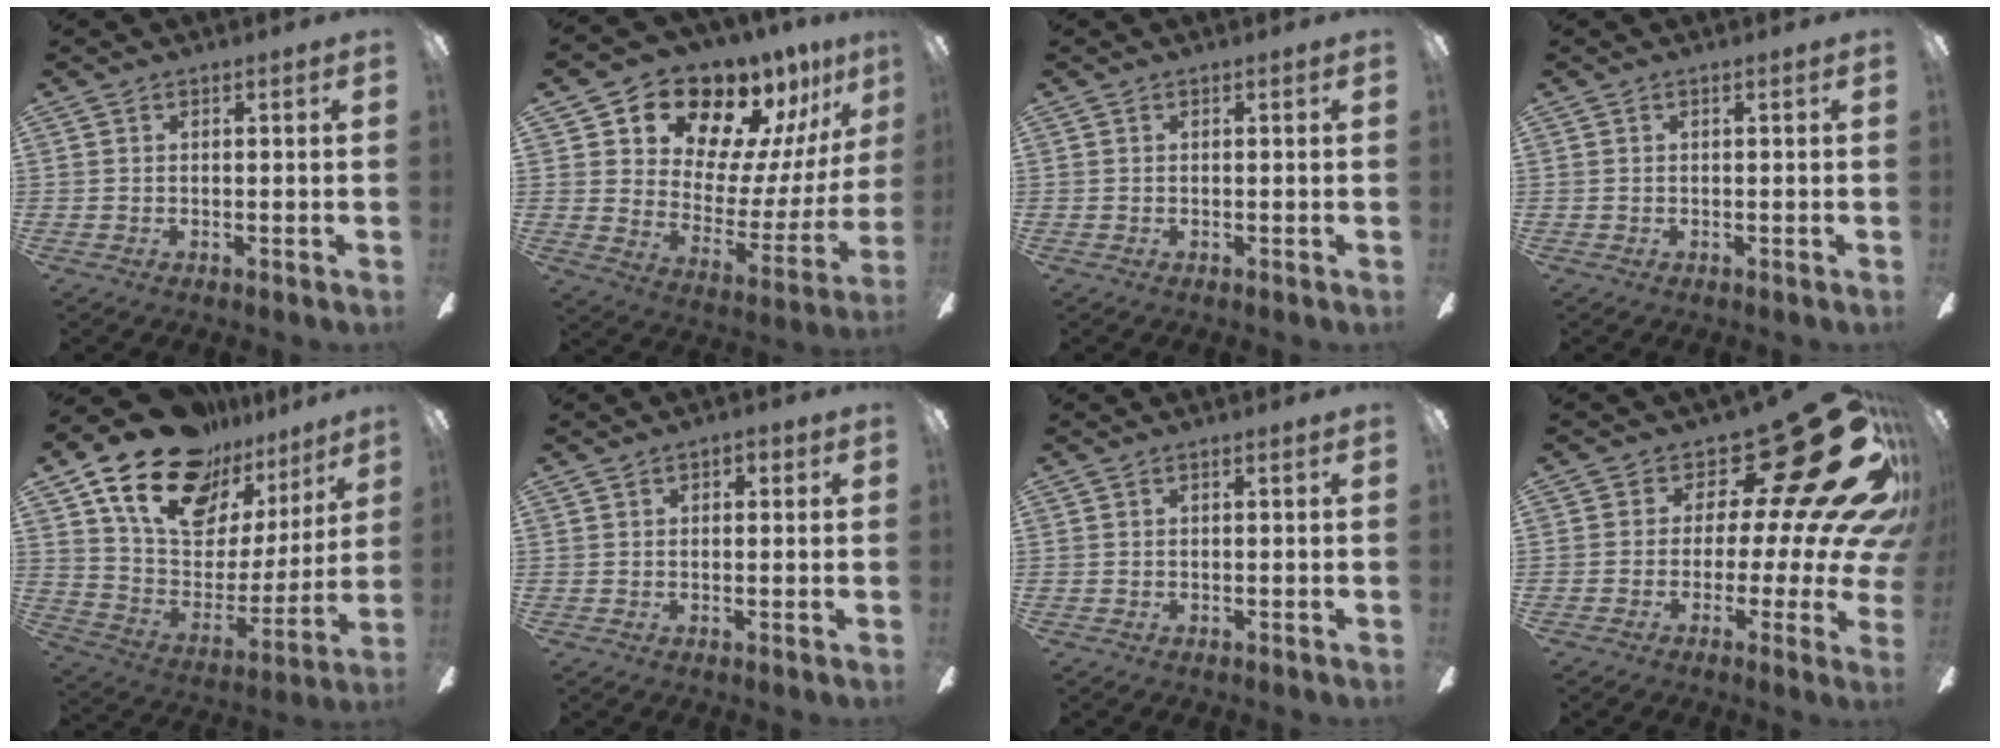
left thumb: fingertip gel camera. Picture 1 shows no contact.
{"total": 17.9, "force": [14.3, 9.5, 5.2], "torque": [-0.090, -0.114, 0.263]}
{"total": 0.0}
{"total": 0.0}
{"total": 21.8, "force": [15.3, 11.7, 10.0], "torque": [-0.175, -0.097, 0.278]}
{"total": 1.3, "force": [0.4, 1.0, 0.6], "torque": [-0.004, 0.002, 0.005]}
{"total": 0.0}
{"total": 24.1, "force": [11.6, 9.5, 18.9], "torque": [-0.235, -0.100, 0.208]}